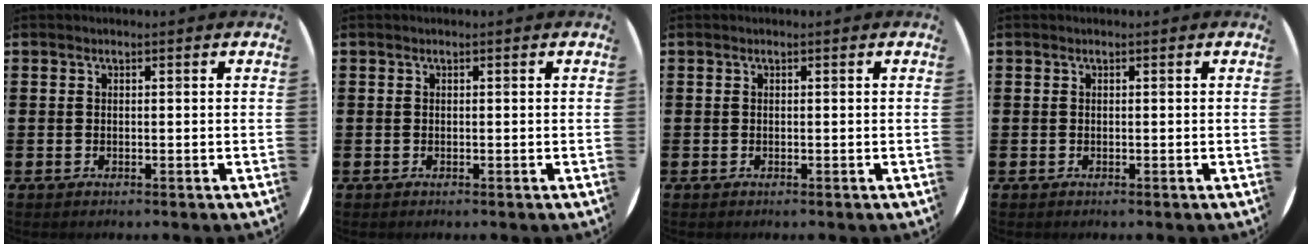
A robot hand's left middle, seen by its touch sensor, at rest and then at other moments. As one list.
[{"total": 0.0}, {"total": 0.0}, {"total": 0.0}]